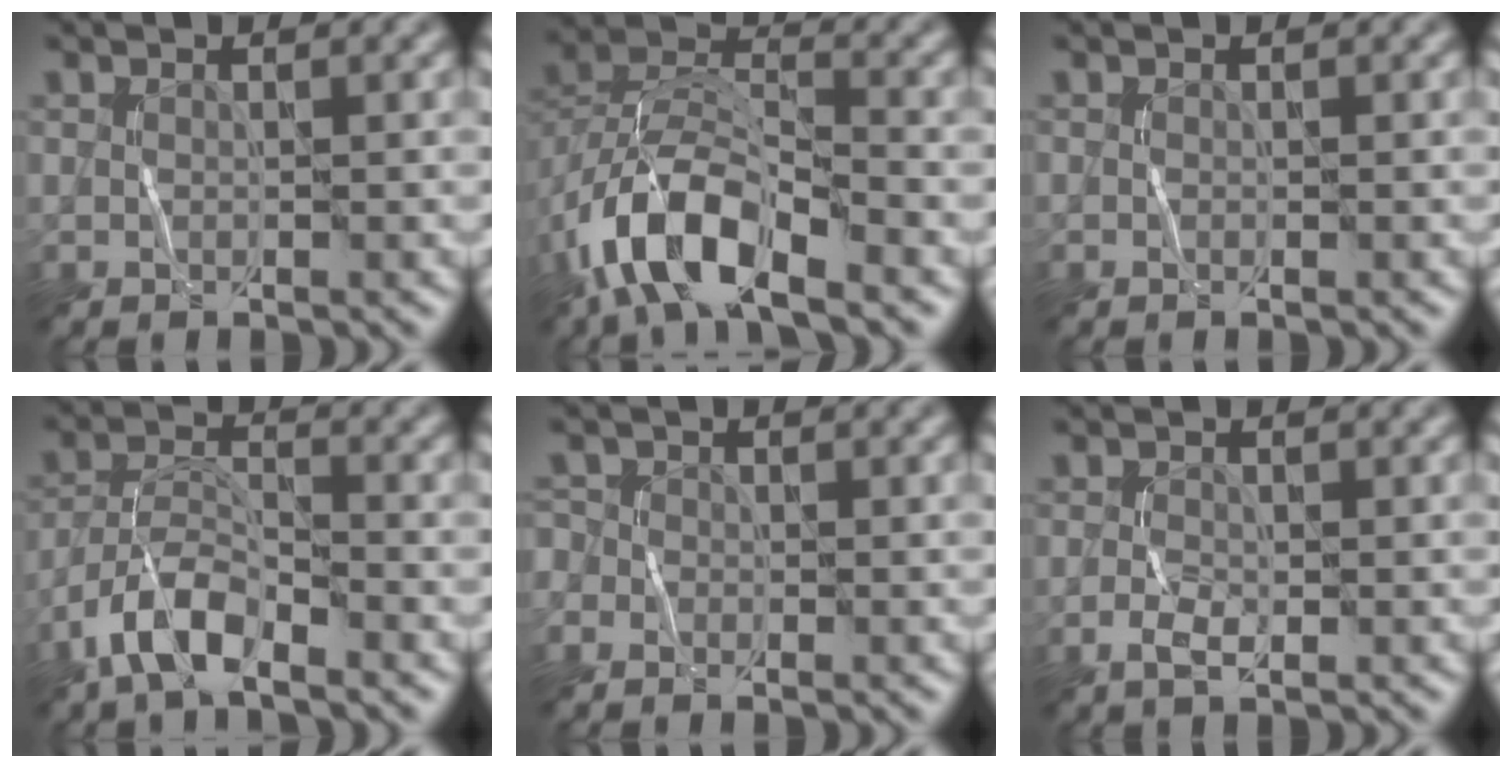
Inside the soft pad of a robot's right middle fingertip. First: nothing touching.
{"total": 8.8, "force": [-5.0, 3.8, 6.2], "torque": [-0.115, 0.010, -0.100]}
{"total": 0.0}
{"total": 5.2, "force": [-3.6, 1.8, 3.4], "torque": [-0.063, 0.004, -0.075]}
{"total": 1.4, "force": [-0.6, 1.2, 0.5], "torque": [-0.011, 0.002, -0.014]}
{"total": 1.6, "force": [-0.6, 0.9, 1.3], "torque": [-0.026, 0.000, -0.012]}